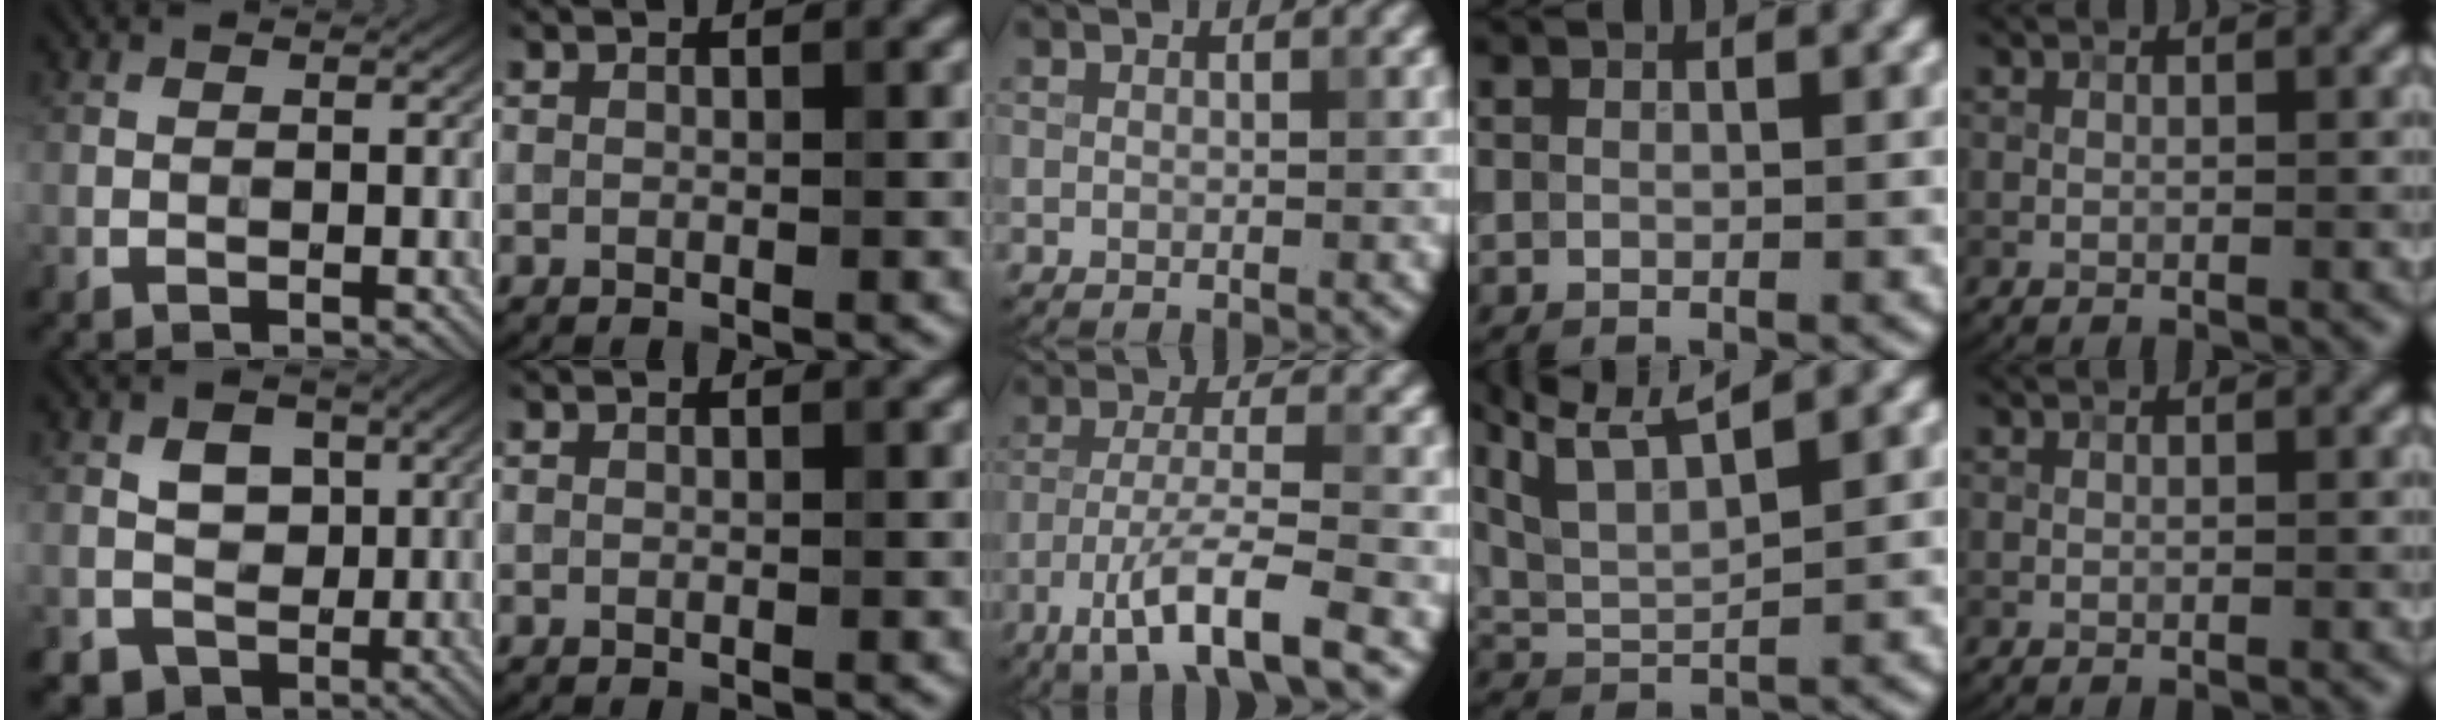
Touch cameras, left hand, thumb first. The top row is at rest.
{"thumb": {"total": 6.0, "force": [-0.2, 5.3, 2.7], "torque": [-0.043, -0.004, -0.013]}, "middle": {"total": 7.0, "force": [-4.1, 1.3, 5.5], "torque": [-0.096, 0.000, -0.077]}, "ring": {"total": 7.3, "force": [5.2, 1.9, 4.8], "torque": [-0.096, 0.032, 0.070]}}